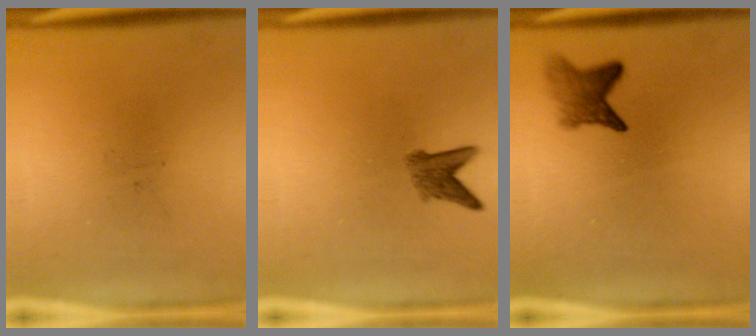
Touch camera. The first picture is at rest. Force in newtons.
{"total": 3.0}
{"total": 3.1}